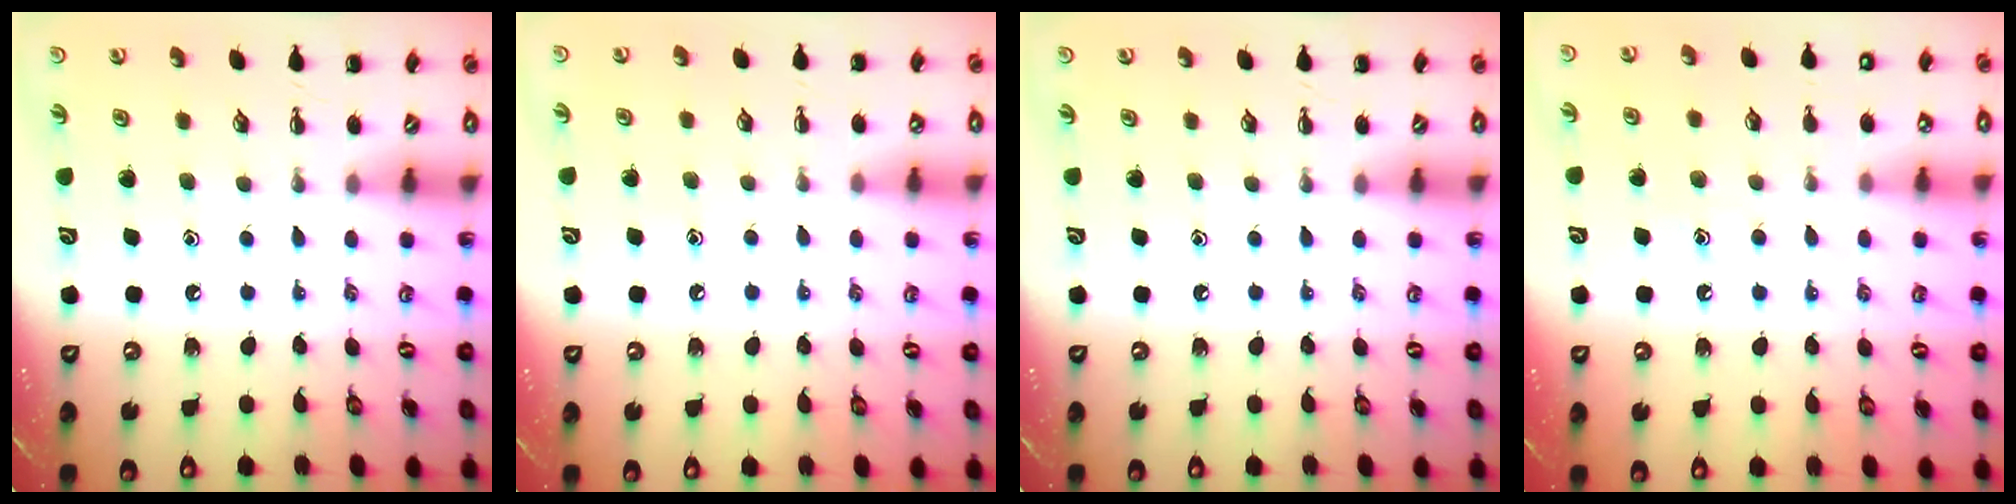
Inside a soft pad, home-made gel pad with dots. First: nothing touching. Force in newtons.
{"total": 5.3, "press": 5.0, "slide": 1.7}
{"total": 0.0}
{"total": 8.4, "press": 8.2, "slide": 1.4}